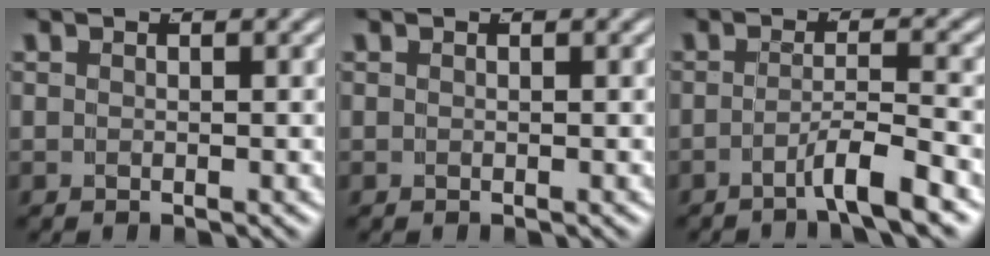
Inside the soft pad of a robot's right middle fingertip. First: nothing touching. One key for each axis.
{"total": 0.0}
{"total": 3.5, "fx": -2.7, "fy": -0.2, "fz": 2.2, "tx": -0.036, "ty": -0.006, "tz": -0.045}